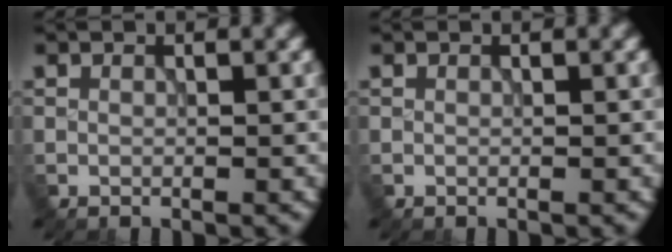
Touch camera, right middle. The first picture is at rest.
{"total": 0.0}